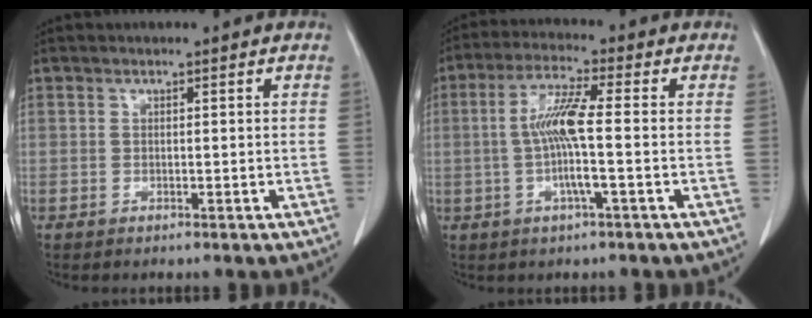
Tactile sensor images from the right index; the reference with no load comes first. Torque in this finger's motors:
{"motor_torque": [1.52, -0.34, 0.80, 0.11]}